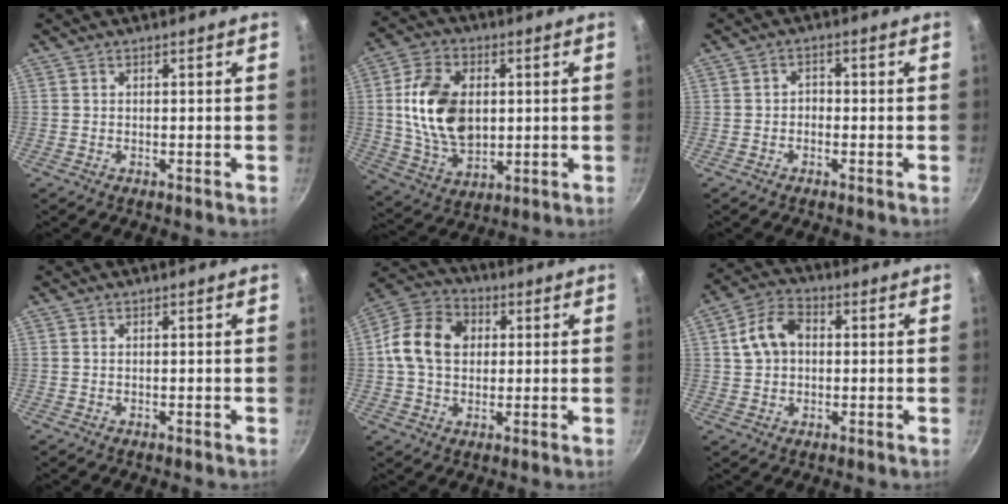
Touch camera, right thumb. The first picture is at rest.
{"total": 16.0, "force": [1.7, 10.6, 11.9], "torque": [-0.199, -0.005, 0.035]}
{"total": 1.9, "force": [-0.7, 1.5, 0.9], "torque": [-0.007, 0.011, -0.015]}
{"total": 0.0}
{"total": 13.2, "force": [1.7, 10.1, 8.2], "torque": [-0.127, 0.017, 0.013]}
{"total": 8.9, "force": [1.3, 6.5, 6.0], "torque": [-0.091, 0.022, 0.013]}